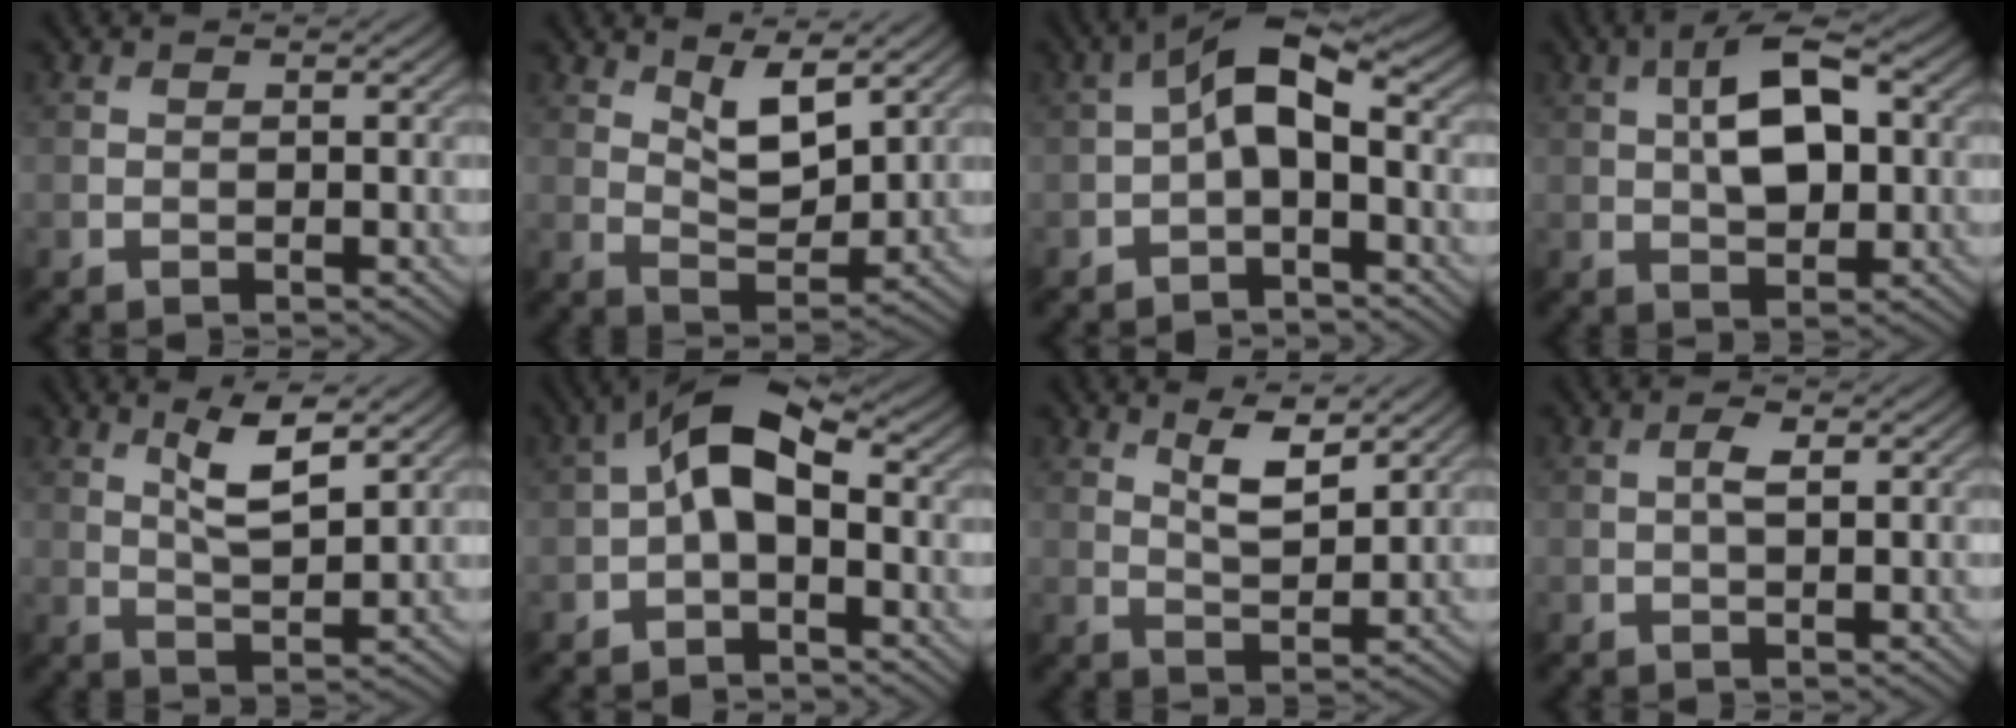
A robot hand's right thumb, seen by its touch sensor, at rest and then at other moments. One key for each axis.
{"total": 6.2, "fx": 3.4, "fy": 2.6, "fz": 4.5, "tx": -0.089, "ty": -0.010, "tz": 0.060}
{"total": 6.0, "fx": -0.3, "fy": 2.9, "fz": 5.2, "tx": -0.098, "ty": 0.013, "tz": -0.014}
{"total": 8.5, "fx": 1.3, "fy": 4.2, "fz": 7.2, "tx": -0.130, "ty": 0.016, "tz": 0.013}
{"total": 5.8, "fx": 2.9, "fy": 1.6, "fz": 4.8, "tx": -0.098, "ty": -0.006, "tz": 0.057}
{"total": 6.7, "fx": 0.0, "fy": 3.6, "fz": 5.7, "tx": -0.111, "ty": 0.017, "tz": -0.010}
{"total": 5.0, "fx": 2.9, "fy": 1.6, "fz": 3.8, "tx": -0.080, "ty": -0.007, "tz": 0.056}
{"total": 1.9, "fx": 0.4, "fy": 0.7, "fz": 1.8, "tx": -0.036, "ty": 0.002, "tz": 0.006}